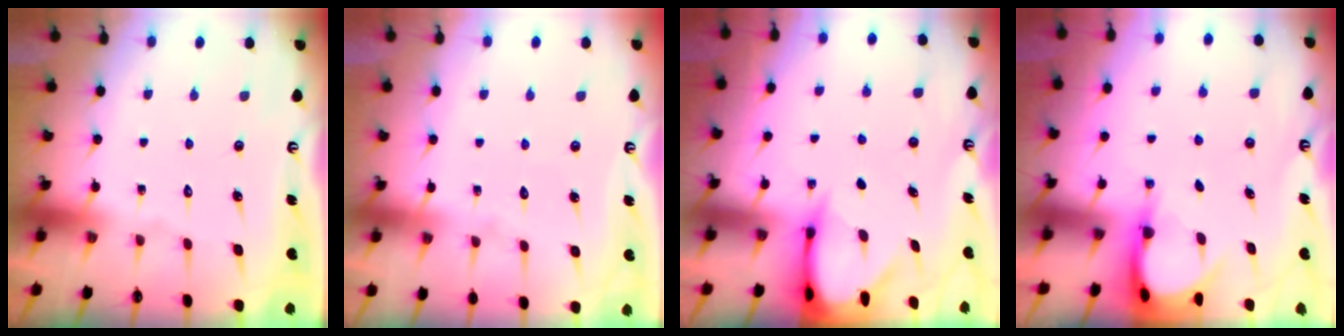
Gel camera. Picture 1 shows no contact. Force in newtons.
{"total": 3.0, "press": 3.0, "slide": 0.3}
{"total": 3.5, "press": 3.5, "slide": 0.2}
{"total": 3.7, "press": 3.7, "slide": 0.3}